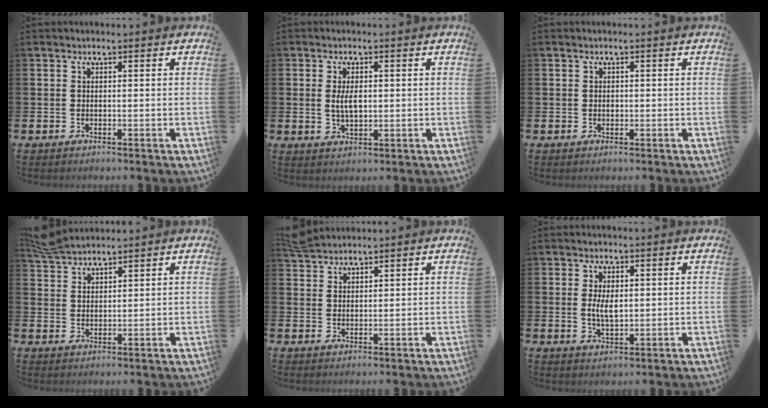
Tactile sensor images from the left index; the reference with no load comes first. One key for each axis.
{"total": 3.3, "fx": 0.5, "fy": 1.7, "fz": 2.8, "tx": -0.045, "ty": 0.002, "tz": 0.004}
{"total": 0.5, "fx": 0.1, "fy": 0.5, "fz": 0.2, "tx": 0.000, "ty": 0.002, "tz": -0.001}
{"total": 4.8, "fx": 4.7, "fy": 0.6, "fz": 0.8, "tx": -0.023, "ty": -0.020, "tz": 0.087}
{"total": 3.6, "fx": 3.6, "fy": 0.7, "fz": 0.3, "tx": -0.003, "ty": -0.017, "tz": 0.064}
{"total": 3.3, "fx": 0.5, "fy": 1.6, "fz": 2.9, "tx": -0.045, "ty": 0.001, "tz": 0.005}